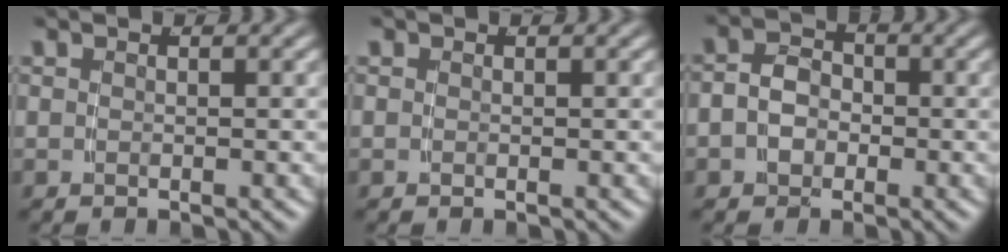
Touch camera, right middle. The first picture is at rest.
{"total": 0.0}
{"total": 4.9, "force": [-0.9, 4.2, 2.3], "torque": [-0.054, -0.017, -0.017]}